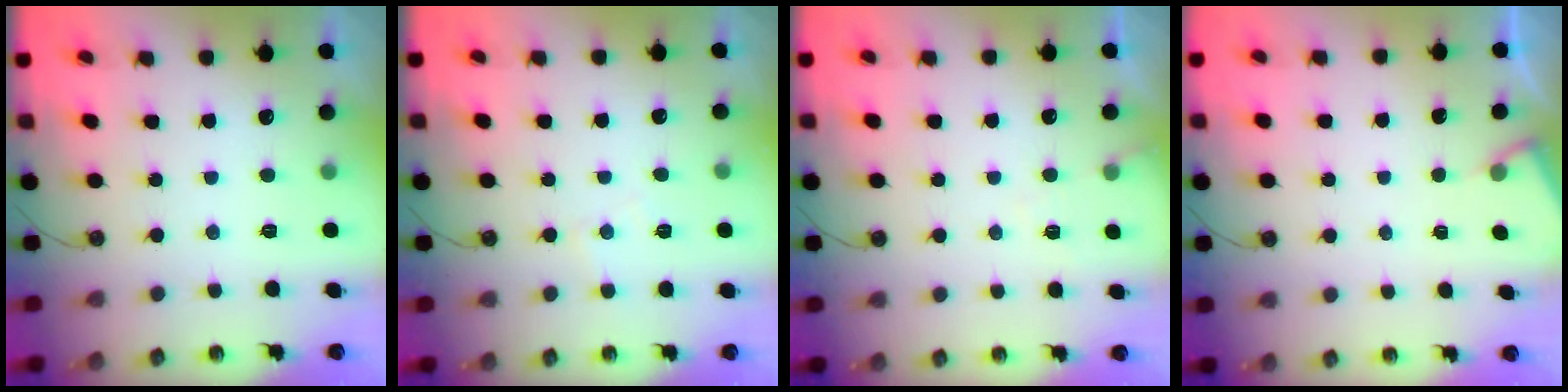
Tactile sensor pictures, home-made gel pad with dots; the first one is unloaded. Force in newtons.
{"total": 4.5, "press": 4.4, "slide": 0.6}
{"total": 3.7, "press": 3.7, "slide": 0.5}
{"total": 2.8, "press": 2.7, "slide": 0.4}